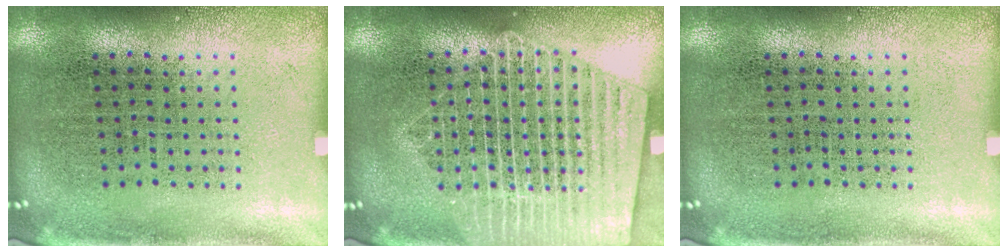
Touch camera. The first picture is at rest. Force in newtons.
{"total": 2.7, "press": 2.7, "slide": 0.4}
{"total": 0.0}